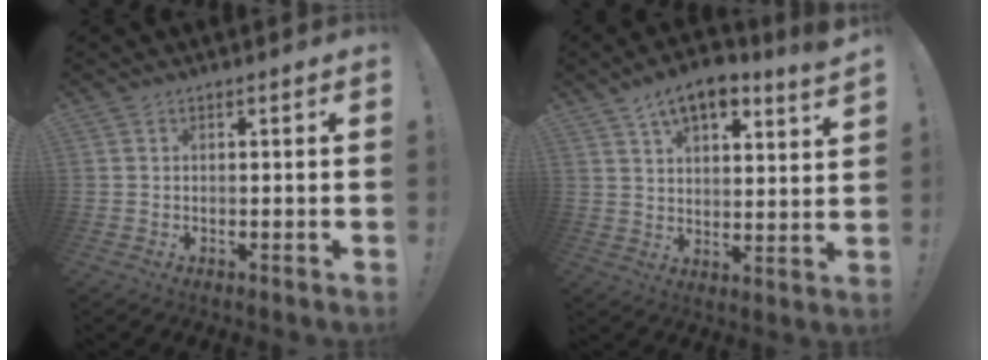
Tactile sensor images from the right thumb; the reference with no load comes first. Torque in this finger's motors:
{"motor_torque": [-0.10, 0.72, 0.09, 0.22, 0.09]}